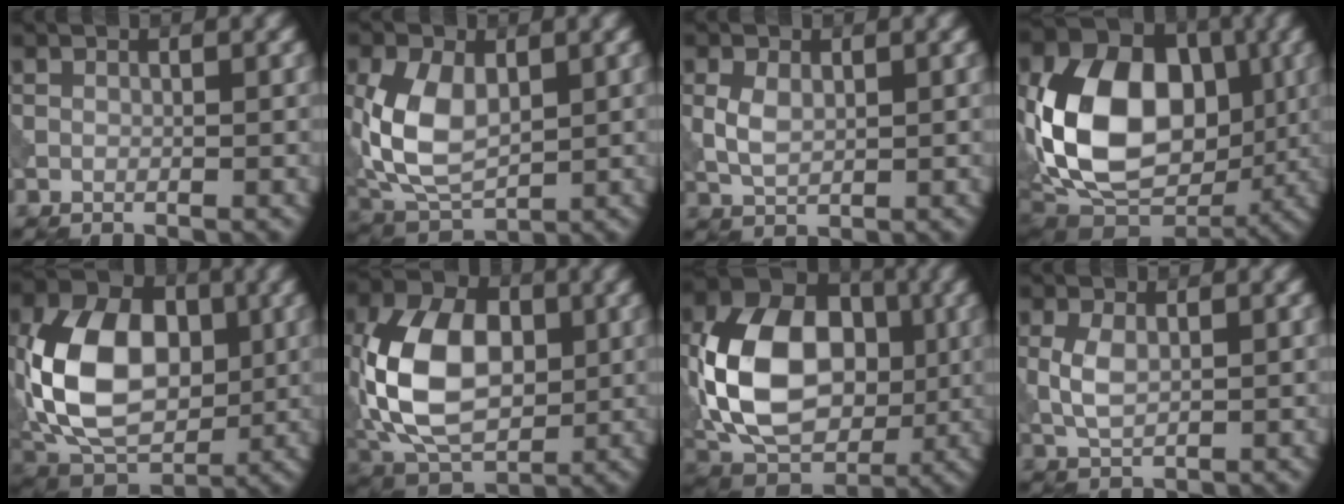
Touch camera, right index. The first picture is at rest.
{"total": 7.7, "force": [0.8, 4.8, 6.0], "torque": [-0.139, 0.002, 0.013]}
{"total": 2.6, "force": [0.4, 1.7, 1.9], "torque": [-0.048, 0.000, 0.012]}
{"total": 14.4, "force": [0.2, 10.0, 10.3], "torque": [-0.197, 0.004, -0.012]}
{"total": 11.8, "force": [0.3, 8.1, 8.6], "torque": [-0.168, 0.008, -0.002]}
{"total": 11.6, "force": [0.1, 7.7, 8.8], "torque": [-0.185, 0.011, -0.006]}
{"total": 12.7, "force": [-0.1, 9.0, 8.9], "torque": [-0.174, 0.008, -0.007]}
{"total": 2.7, "force": [0.2, 1.5, 2.3], "torque": [-0.057, 0.000, 0.007]}